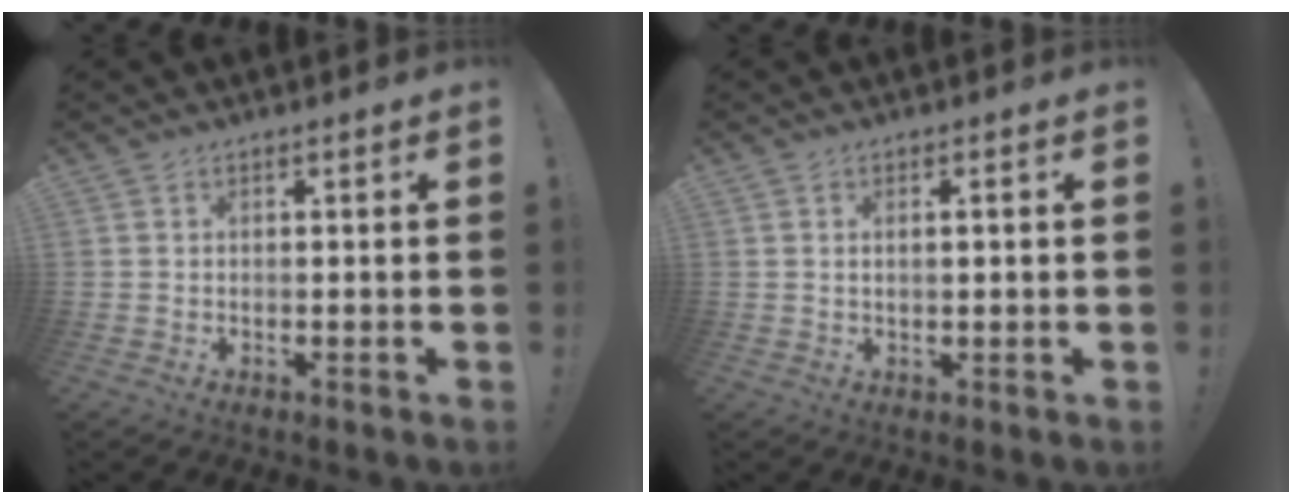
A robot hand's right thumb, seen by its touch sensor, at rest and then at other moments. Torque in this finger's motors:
{"motor_torque": [-0.19, -0.10, -0.32, 0.27, -0.02]}